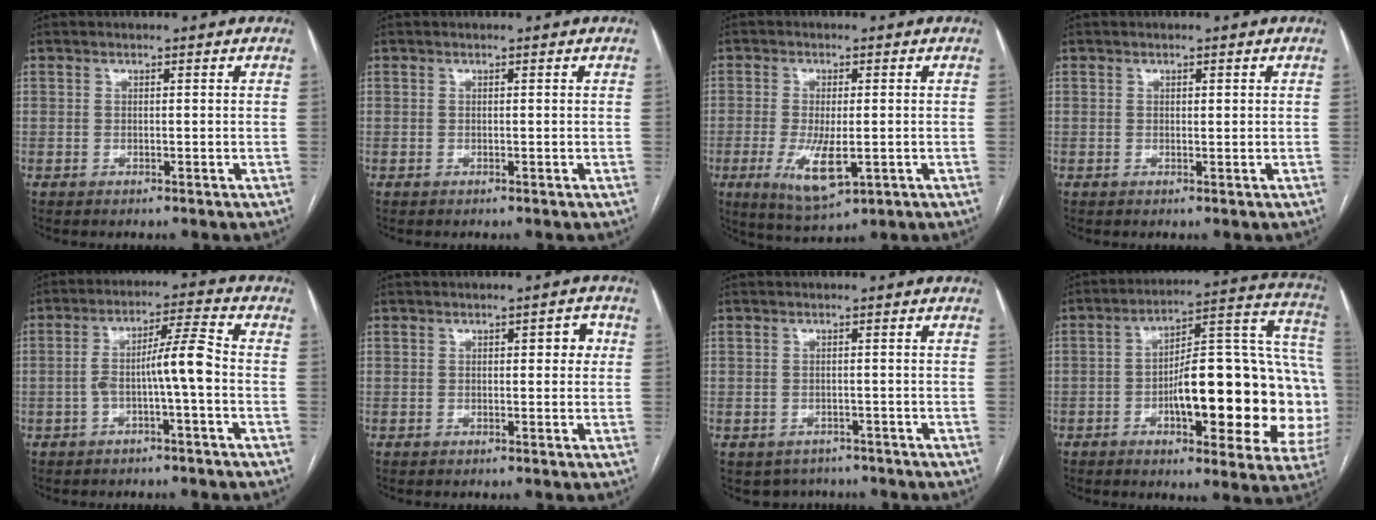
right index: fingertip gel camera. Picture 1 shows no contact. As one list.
[{"total": 0.0}, {"total": 7.6, "force": [-2.0, 2.5, 6.9], "torque": [-0.135, -0.018, -0.022]}, {"total": 0.7, "force": [0.3, 0.3, 0.6], "torque": [-0.007, 0.000, 0.004]}, {"total": 6.7, "force": [-1.6, -0.1, 6.5], "torque": [-0.115, 0.028, -0.023]}, {"total": 2.5, "force": [0.5, 1.1, 2.2], "torque": [-0.021, 0.012, 0.005]}, {"total": 4.1, "force": [-3.1, 2.6, 0.1], "torque": [0.006, 0.009, -0.040]}, {"total": 25.5, "force": [-4.6, 6.9, 24.2], "torque": [-0.259, 0.037, -0.051]}]